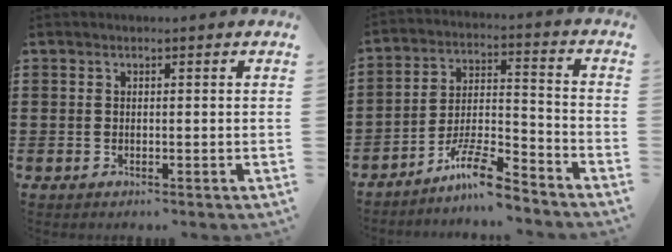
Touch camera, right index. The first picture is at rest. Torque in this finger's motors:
{"motor_torque": [0.40, 0.68, -0.57, -0.21]}